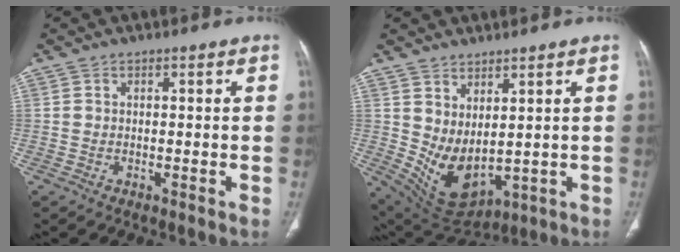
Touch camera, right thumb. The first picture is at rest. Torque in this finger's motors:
{"motor_torque": [-0.54, 0.97, 0.53, 0.93, 0.26]}